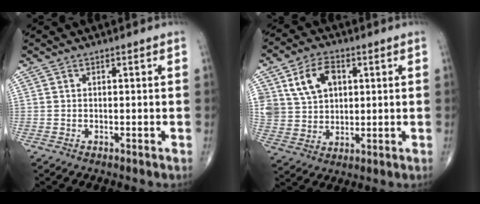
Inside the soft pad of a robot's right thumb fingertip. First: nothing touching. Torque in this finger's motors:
{"motor_torque": [-0.50, 0.84, 0.65, 0.64, 0.07]}